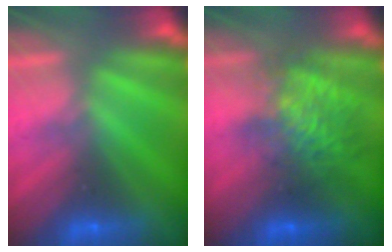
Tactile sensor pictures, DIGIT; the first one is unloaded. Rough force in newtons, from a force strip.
{"total": 6.9}